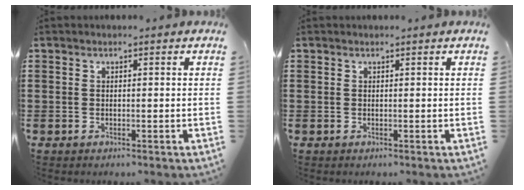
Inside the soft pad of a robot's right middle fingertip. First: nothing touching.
{"total": 0.0}